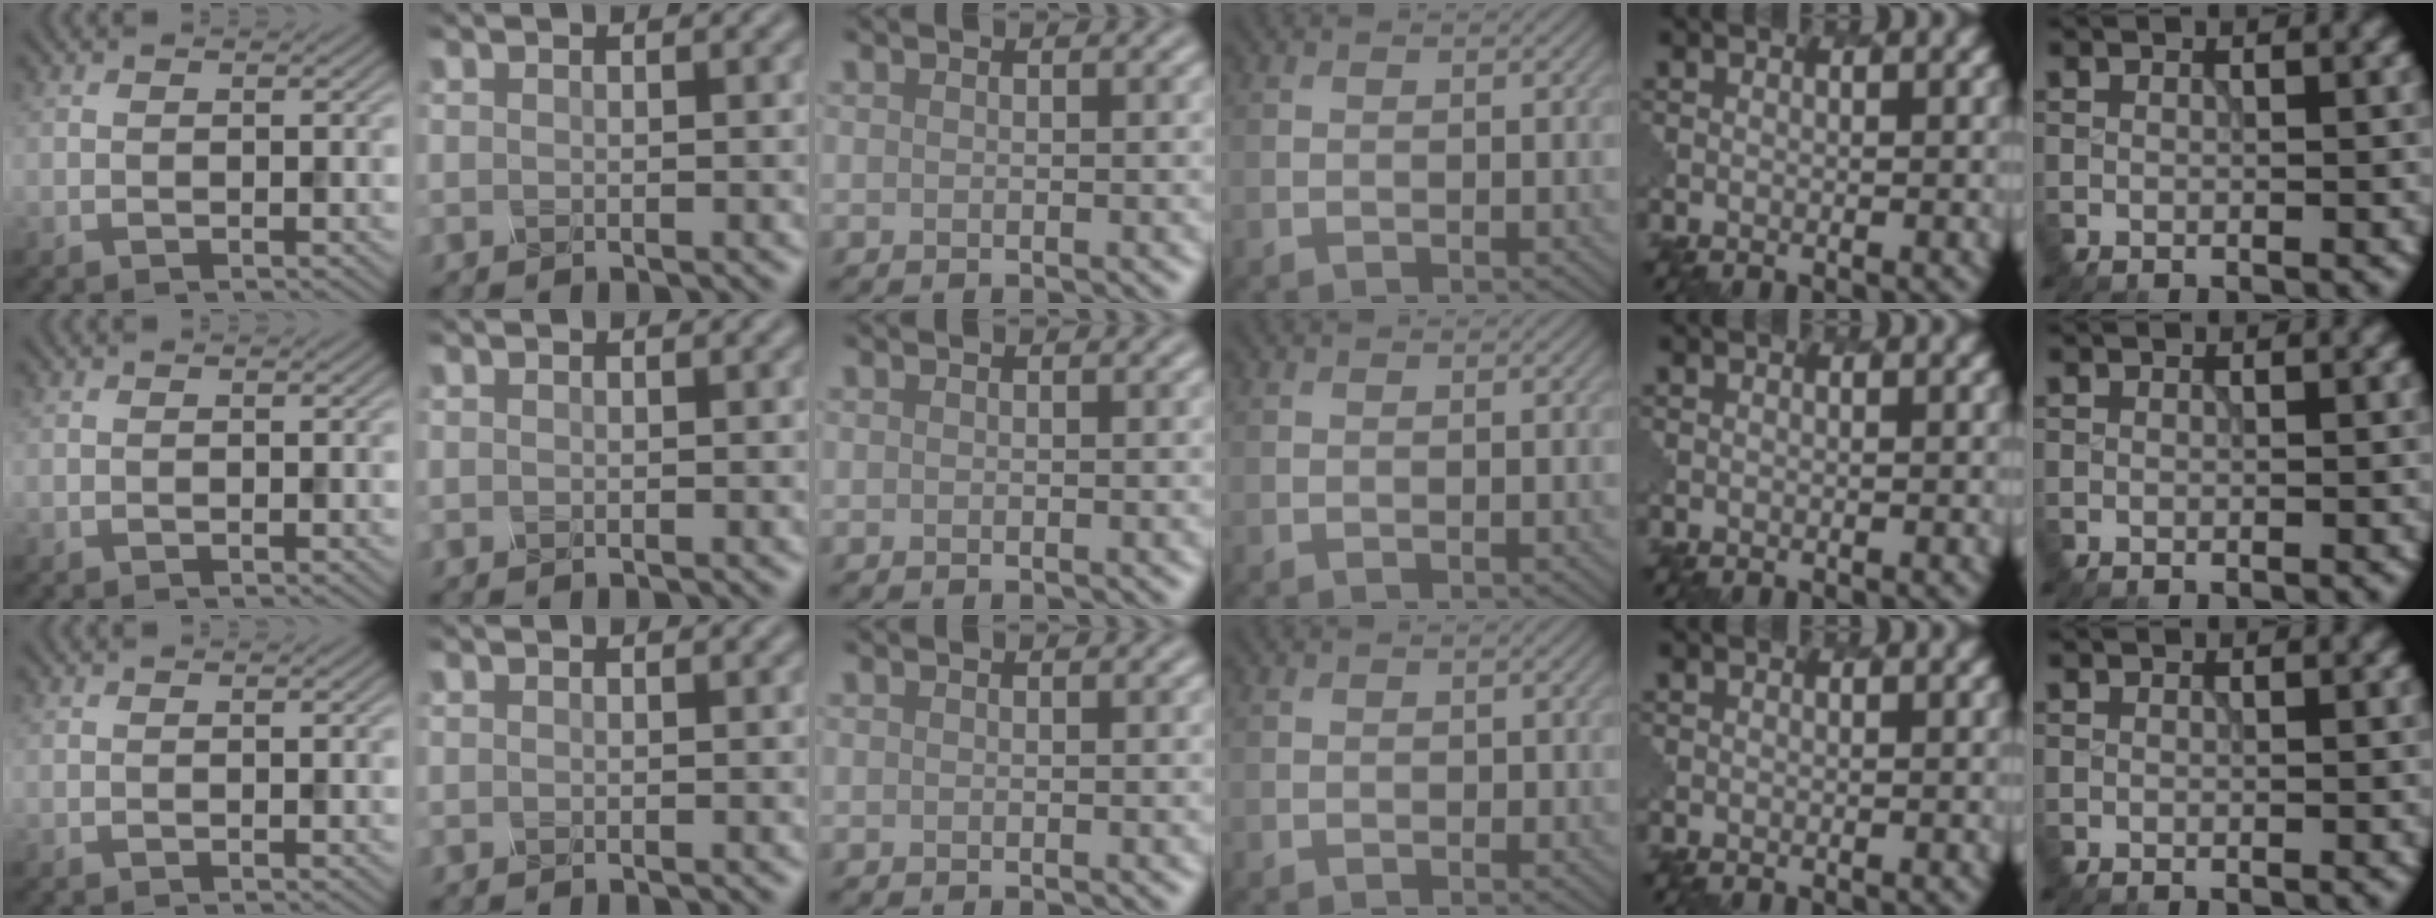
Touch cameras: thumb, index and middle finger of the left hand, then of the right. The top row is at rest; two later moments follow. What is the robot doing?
{"motion": "dispense", "object": "spray bottle"}